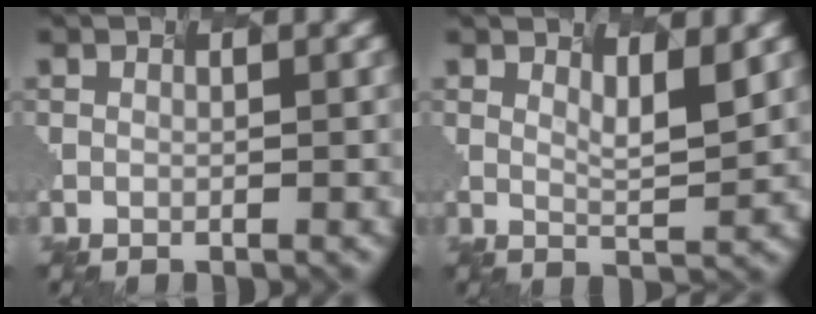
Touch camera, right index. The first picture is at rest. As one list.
[{"total": 1.3, "force": [1.0, -0.7, 0.6], "torque": [-0.036, -0.021, 0.042]}]